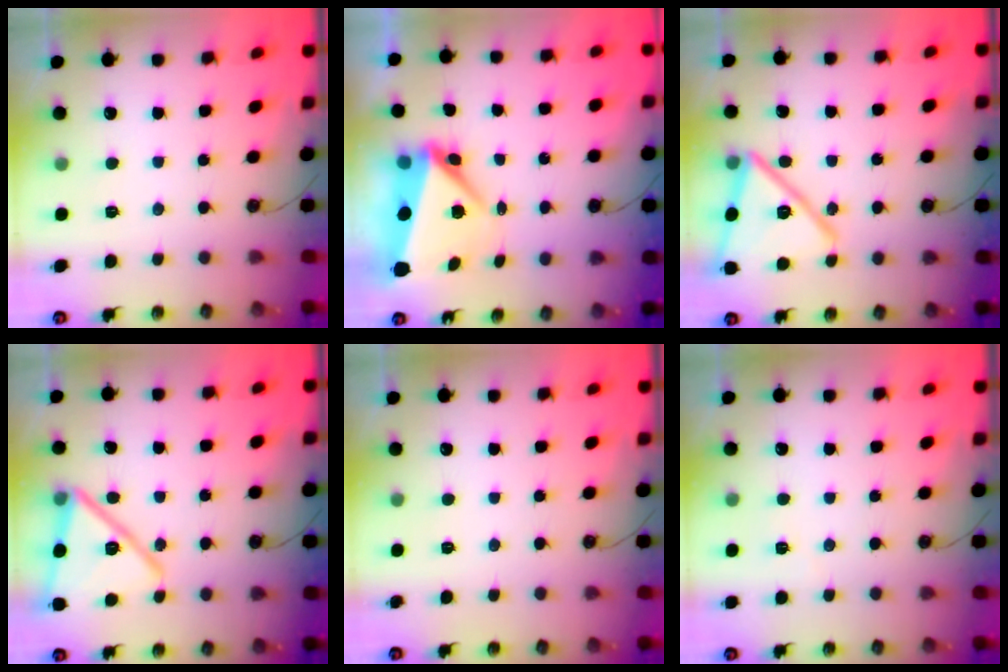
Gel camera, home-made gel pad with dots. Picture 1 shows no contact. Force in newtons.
{"total": 7.2, "press": 7.0, "slide": 1.8}
{"total": 19.0, "press": 18.9, "slide": 1.2}
{"total": 17.8, "press": 16.4, "slide": 7.0}
{"total": 0.0}
{"total": 2.9, "press": 1.9, "slide": 2.2}